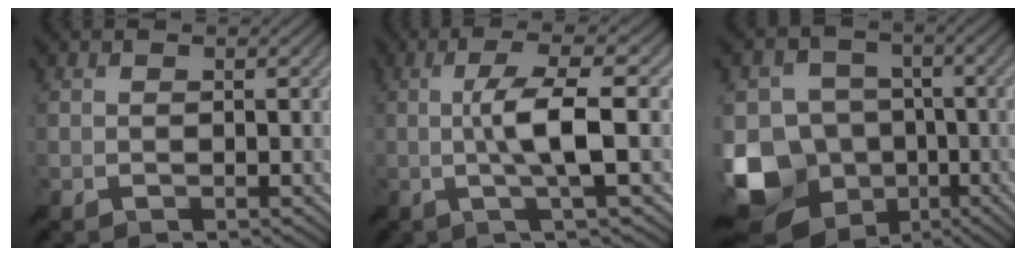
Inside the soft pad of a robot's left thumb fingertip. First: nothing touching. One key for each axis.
{"total": 8.3, "fx": -0.4, "fy": 1.1, "fz": 8.2, "tx": -0.144, "ty": 0.019, "tz": -0.017}
{"total": 14.7, "fx": -5.2, "fy": 12.2, "fz": 6.5, "tx": -0.173, "ty": -0.033, "tz": -0.100}